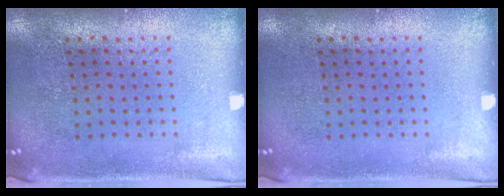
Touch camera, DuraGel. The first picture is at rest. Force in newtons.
{"total": 0.0}